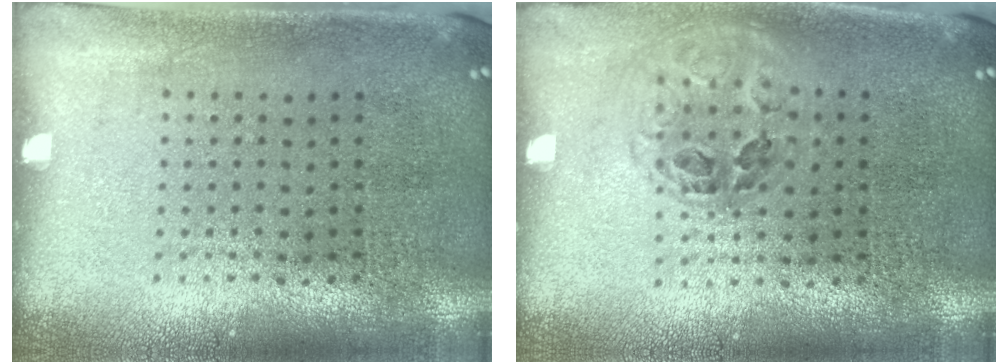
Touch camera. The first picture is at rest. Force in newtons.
{"total": 1.1, "press": 1.0, "slide": 0.4}